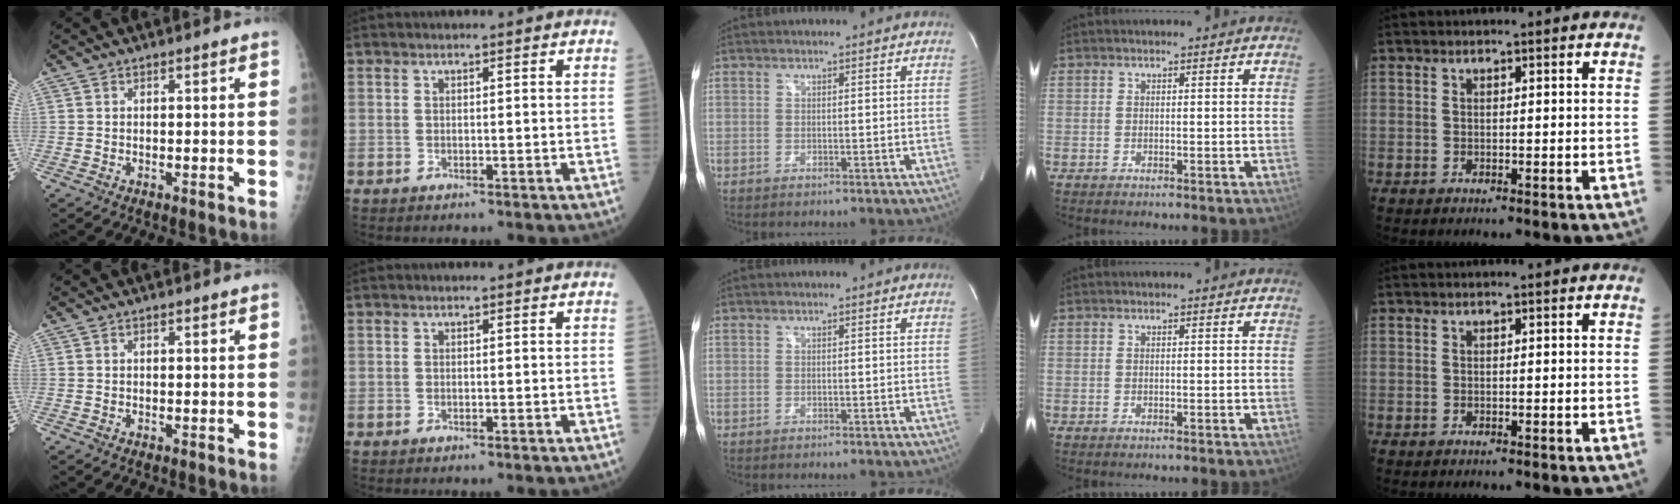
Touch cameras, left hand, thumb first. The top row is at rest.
{}